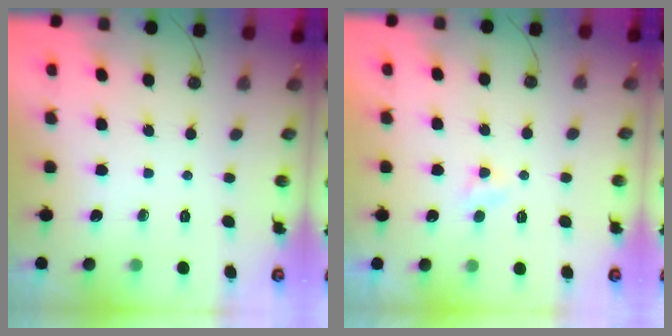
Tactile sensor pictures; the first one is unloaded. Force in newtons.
{"total": 2.7, "press": 2.7, "slide": 0.4}